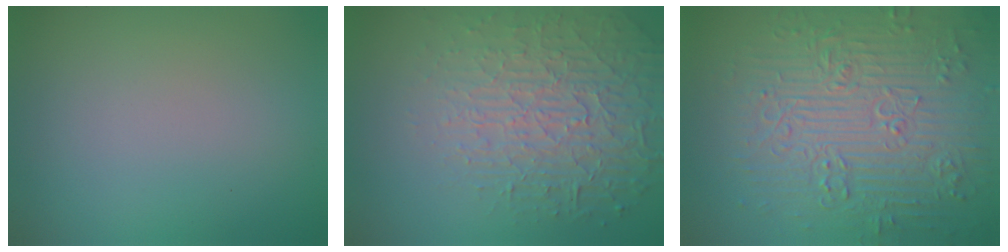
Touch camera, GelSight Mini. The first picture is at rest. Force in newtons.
{"total": 6.7, "press": 5.1, "slide": 4.4}
{"total": 9.1, "press": 6.6, "slide": 6.3}